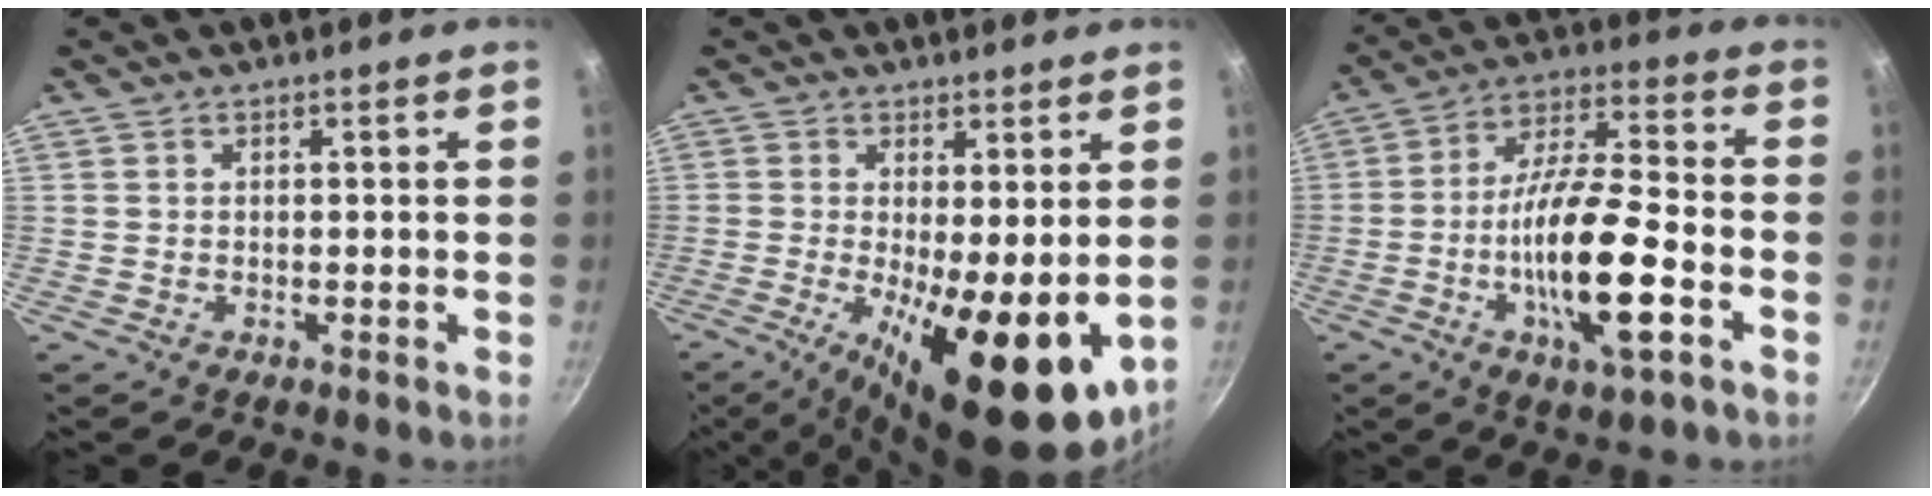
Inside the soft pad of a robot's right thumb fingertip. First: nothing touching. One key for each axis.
{"total": 17.2, "fx": -2.4, "fy": 6.3, "fz": 15.9, "tx": -0.220, "ty": -0.025, "tz": -0.026}
{"total": 17.2, "fx": -5.4, "fy": 4.8, "fz": 15.6, "tx": -0.275, "ty": 0.030, "tz": -0.105}